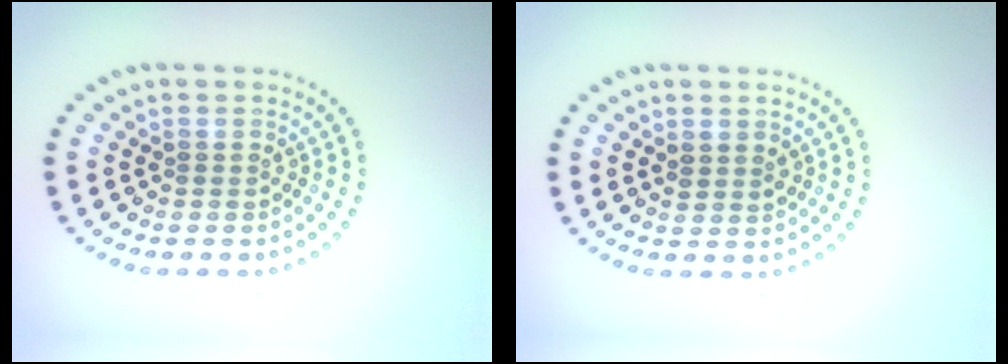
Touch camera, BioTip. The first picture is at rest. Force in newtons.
{"total": 1.2, "press": 1.1, "slide": 0.6}